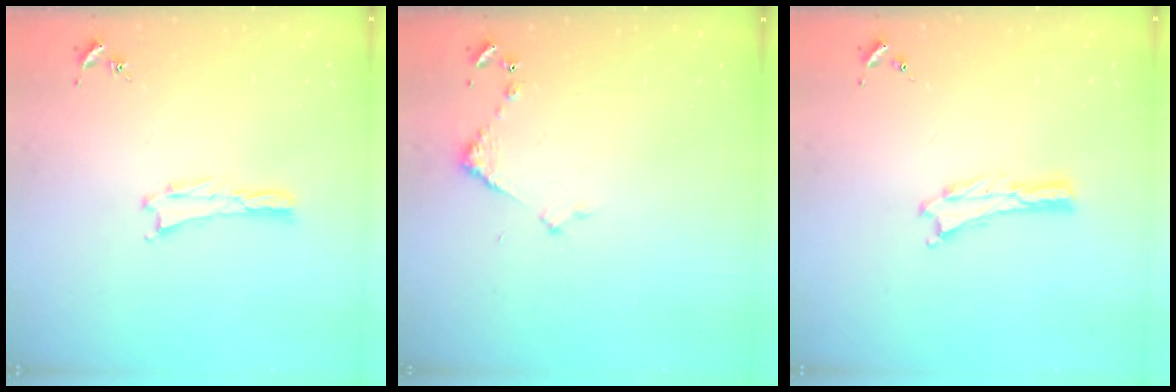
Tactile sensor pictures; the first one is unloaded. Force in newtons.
{"total": 2.9, "press": 2.9, "slide": 0.3}
{"total": 0.0}